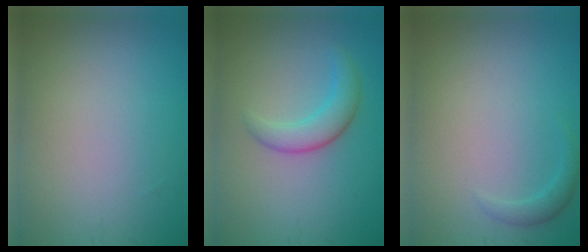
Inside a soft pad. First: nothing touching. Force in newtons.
{"total": 2.9, "press": 2.9, "slide": 0.1}
{"total": 1.2, "press": 1.2, "slide": 0.1}